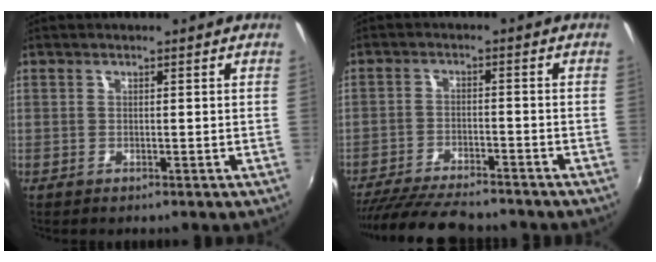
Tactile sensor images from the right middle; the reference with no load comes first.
{"total": 14.2, "force": [-12.5, 2.7, 6.2], "torque": [-0.137, -0.021, -0.202]}